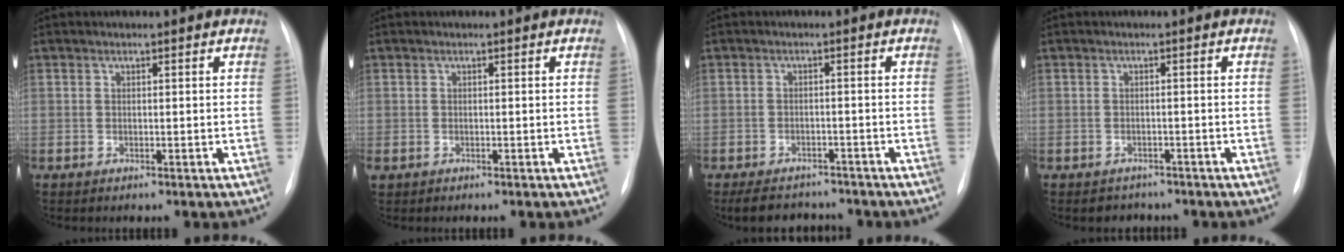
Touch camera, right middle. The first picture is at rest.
{"total": 0.9, "force": [-0.3, 0.8, 0.4], "torque": [-0.007, 0.003, 0.003]}
{"total": 7.9, "force": [-6.9, 3.1, 2.1], "torque": [-0.031, 0.000, -0.092]}
{"total": 2.4, "force": [-2.0, 1.4, -0.3], "torque": [-0.004, 0.005, -0.026]}